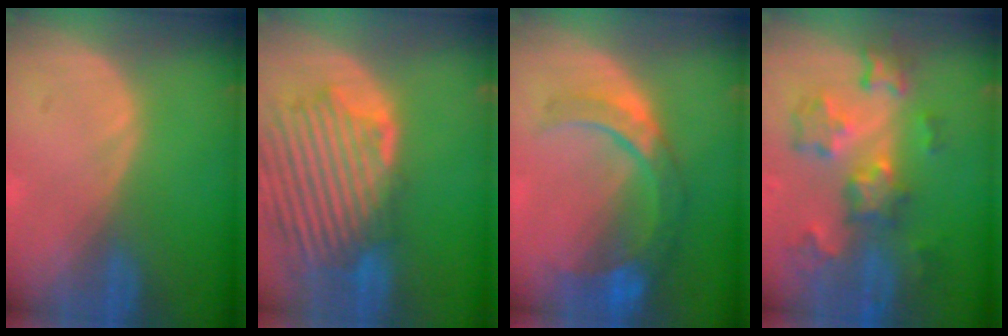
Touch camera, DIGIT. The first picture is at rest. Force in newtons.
{"total": 13.1, "press": 11.4, "slide": 6.4}
{"total": 8.9, "press": 7.8, "slide": 4.2}
{"total": 9.2, "press": 8.1, "slide": 4.4}